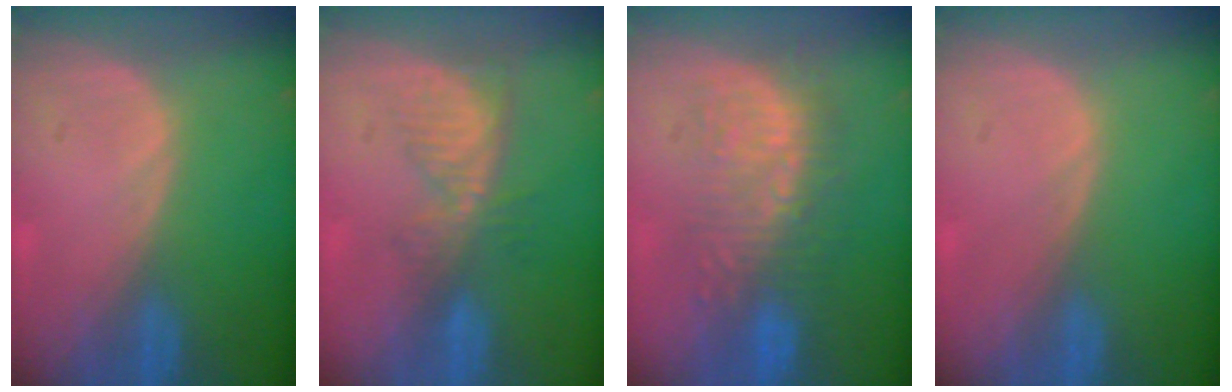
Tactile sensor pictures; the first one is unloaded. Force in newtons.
{"total": 5.6, "press": 5.1, "slide": 2.4}
{"total": 8.9, "press": 8.7, "slide": 2.0}
{"total": 0.0}